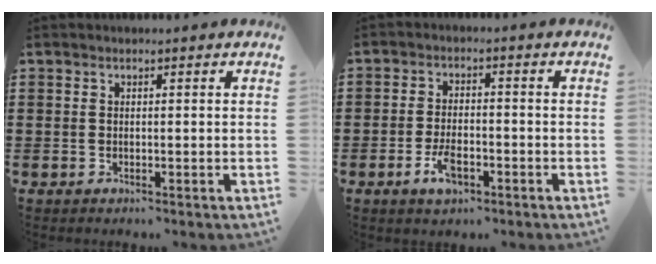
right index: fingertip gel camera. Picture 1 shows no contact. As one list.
[{"total": 4.6, "force": [-2.1, 2.0, 3.5], "torque": [-0.079, -0.002, -0.043]}]